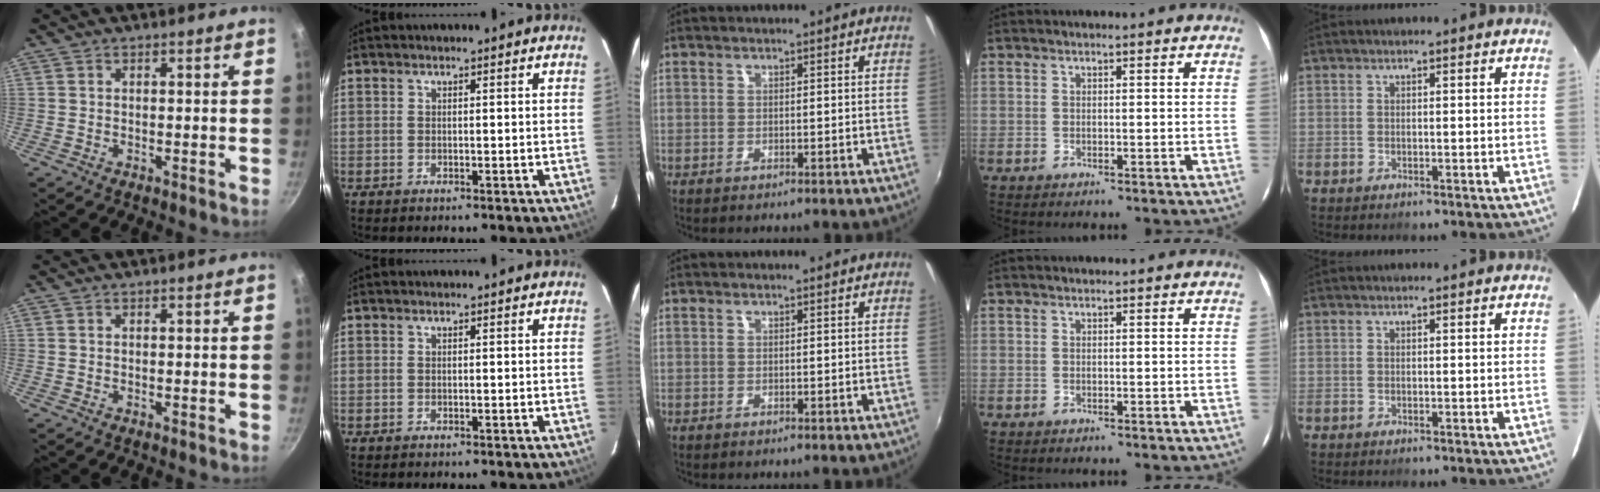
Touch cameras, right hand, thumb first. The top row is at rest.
{}